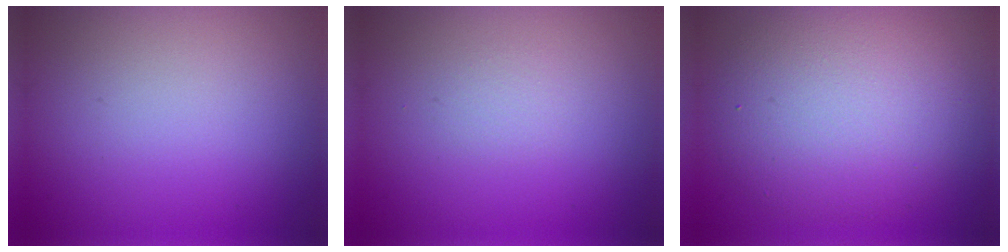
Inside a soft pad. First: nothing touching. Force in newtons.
{"total": 0.6, "press": 0.6, "slide": 0.0}
{"total": 7.0, "press": 7.0, "slide": 0.3}